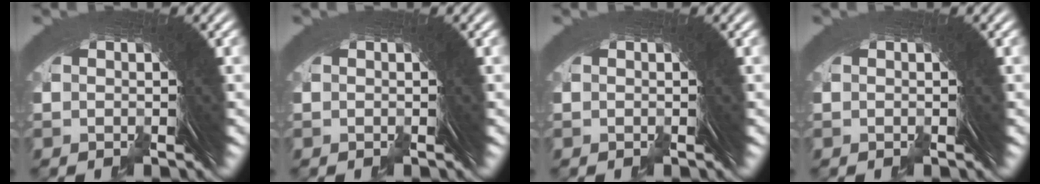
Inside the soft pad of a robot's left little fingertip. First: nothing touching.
{"total": 0.0}
{"total": 0.0}
{"total": 0.0}